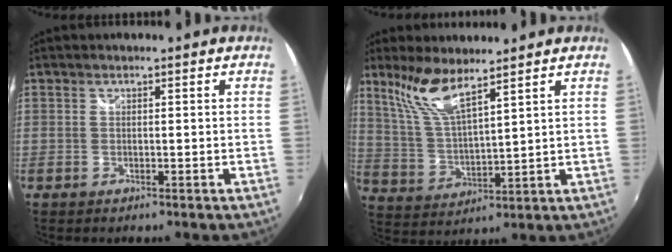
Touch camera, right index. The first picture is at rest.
{"total": 9.1, "force": [6.7, 1.4, 5.9], "torque": [-0.119, 0.001, 0.145]}